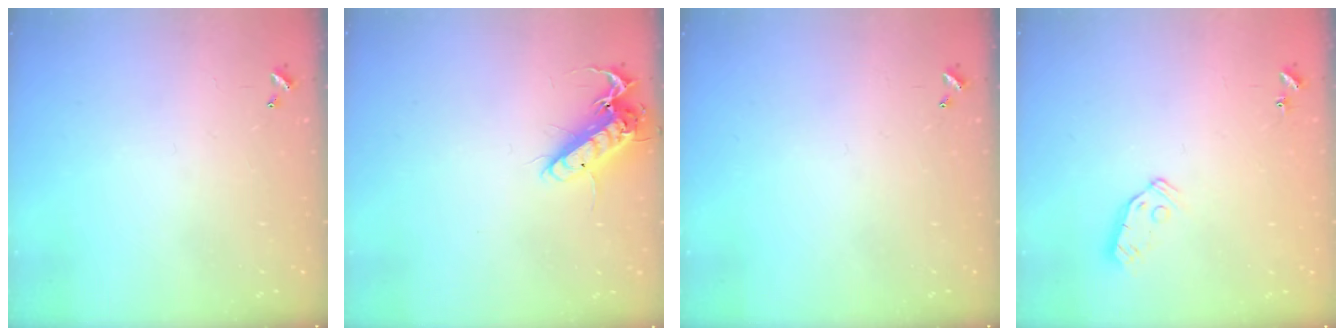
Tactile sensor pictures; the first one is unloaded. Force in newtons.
{"total": 14.3, "press": 14.2, "slide": 1.9}
{"total": 0.0}
{"total": 6.5, "press": 6.5, "slide": 0.4}